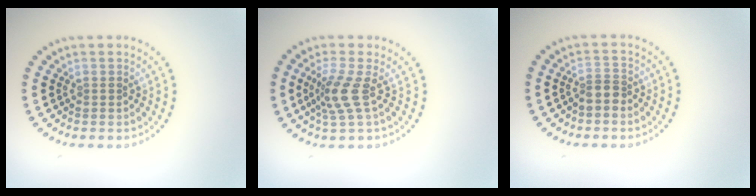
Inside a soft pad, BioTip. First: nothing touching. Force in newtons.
{"total": 2.9, "press": 2.1, "slide": 2.0}
{"total": 1.8, "press": 1.5, "slide": 1.0}